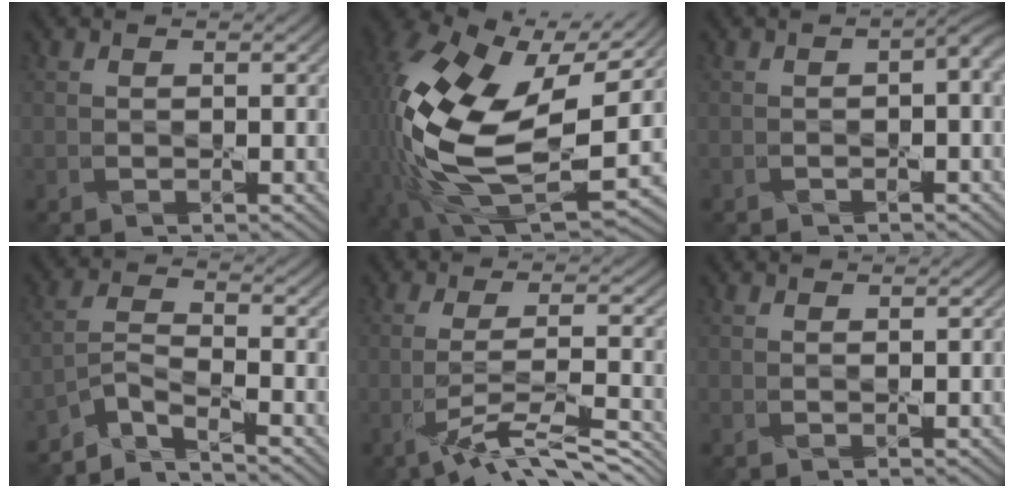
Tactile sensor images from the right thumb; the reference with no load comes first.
{"total": 18.7, "force": [0.4, 9.6, 16.0], "torque": [-0.383, -0.050, 0.022]}
{"total": 2.9, "force": [0.0, 0.7, 2.8], "torque": [-0.044, 0.002, -0.001]}
{"total": 5.1, "force": [-4.6, 0.8, 2.2], "torque": [-0.048, -0.001, -0.101]}
{"total": 8.6, "force": [-5.0, 1.5, 6.9], "torque": [-0.114, 0.009, -0.083]}
{"total": 0.5, "force": [0.3, 0.0, 0.4], "torque": [-0.008, 0.002, 0.004]}